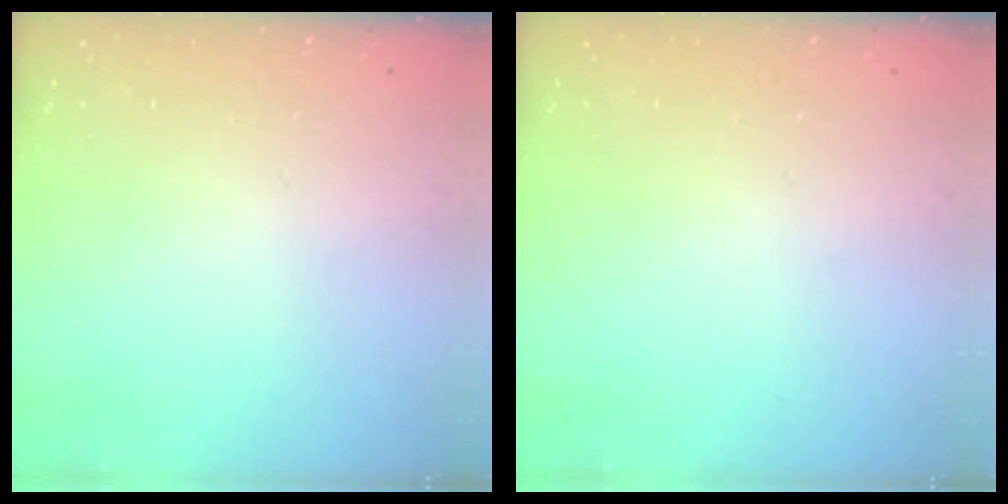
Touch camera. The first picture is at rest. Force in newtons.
{"total": 0.0}